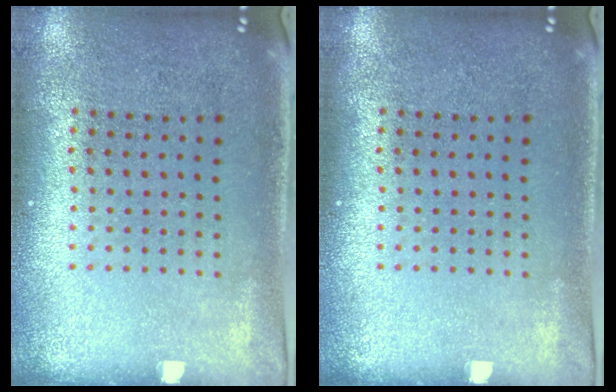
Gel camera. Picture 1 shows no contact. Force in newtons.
{"total": 0.0}